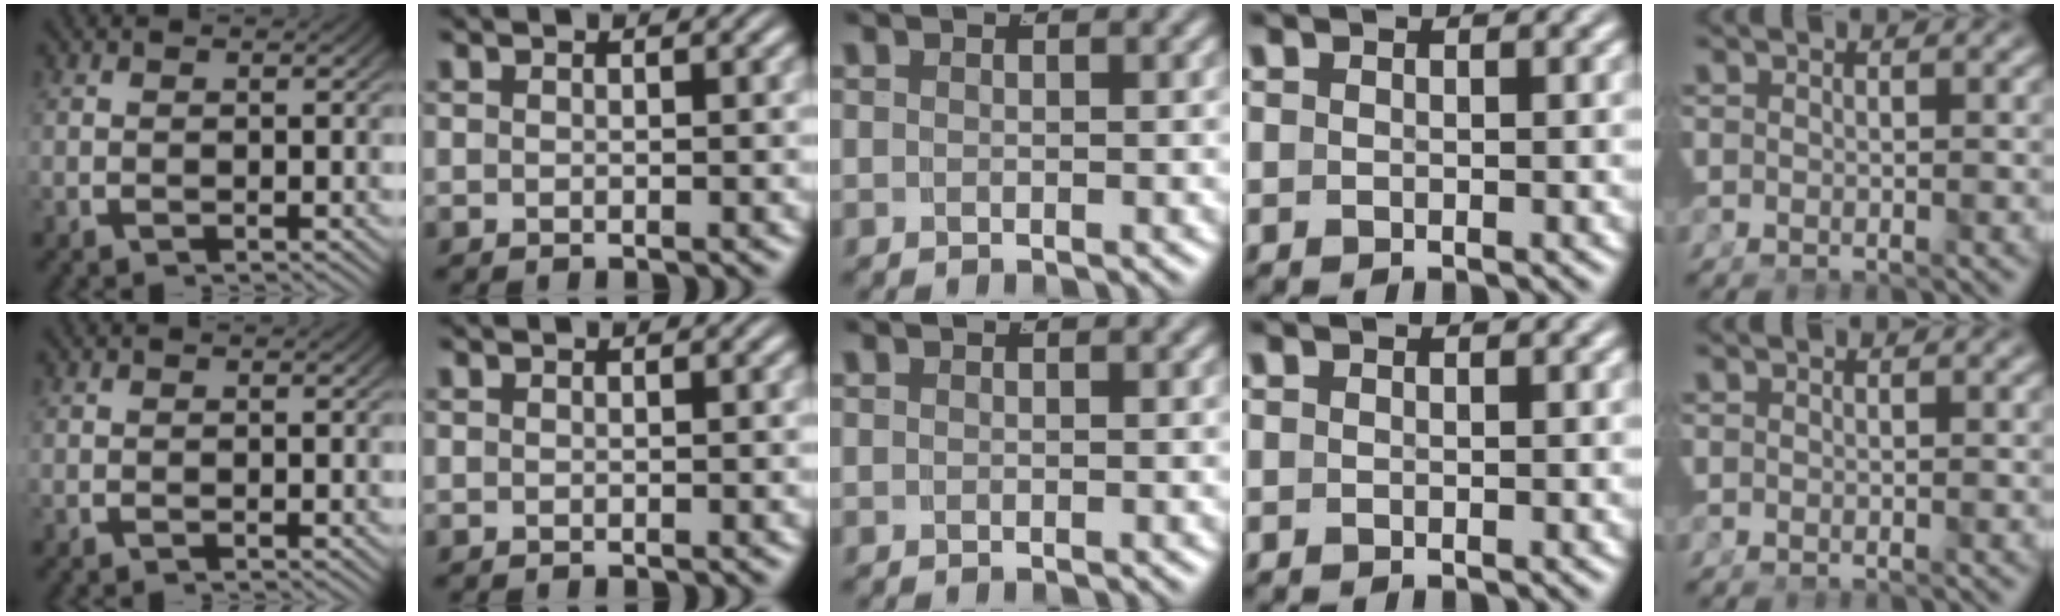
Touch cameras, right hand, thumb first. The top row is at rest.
{}